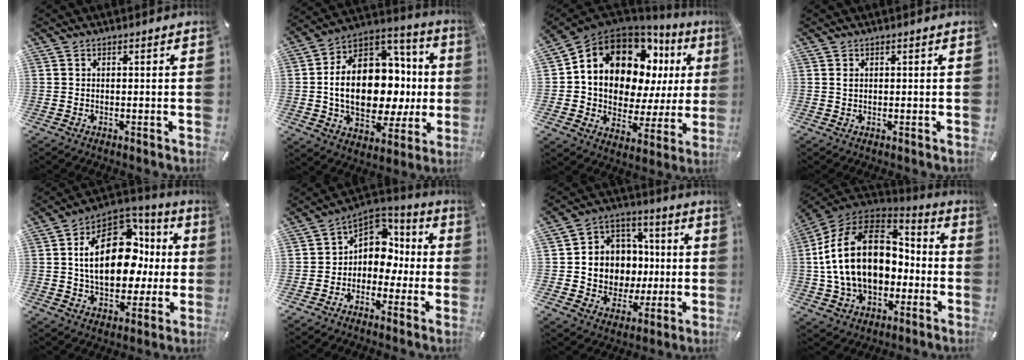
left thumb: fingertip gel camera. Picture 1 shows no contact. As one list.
[{"total": 21.1, "force": [-1.4, 15.0, 14.8], "torque": [-0.256, -0.012, -0.015]}, {"total": 15.7, "force": [8.0, 10.5, 8.4], "torque": [-0.143, -0.068, 0.137]}, {"total": 0.8, "force": [0.2, 0.5, 0.6], "torque": [-0.012, 0.002, 0.004]}, {"total": 23.3, "force": [2.8, 15.2, 17.4], "torque": [-0.289, 0.003, 0.055]}, {"total": 9.9, "force": [0.6, 8.8, 4.5], "torque": [-0.078, -0.009, 0.014]}, {"total": 11.6, "force": [-0.7, 11.4, 2.2], "torque": [-0.033, -0.006, 0.005]}, {"total": 23.2, "force": [0.5, 16.7, 16.1], "torque": [-0.325, 0.012, 0.013]}]